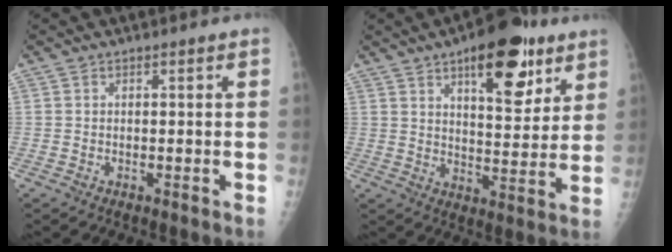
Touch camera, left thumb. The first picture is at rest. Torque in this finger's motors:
{"motor_torque": [1.68, 1.52, 1.10, -0.95, 0.37]}